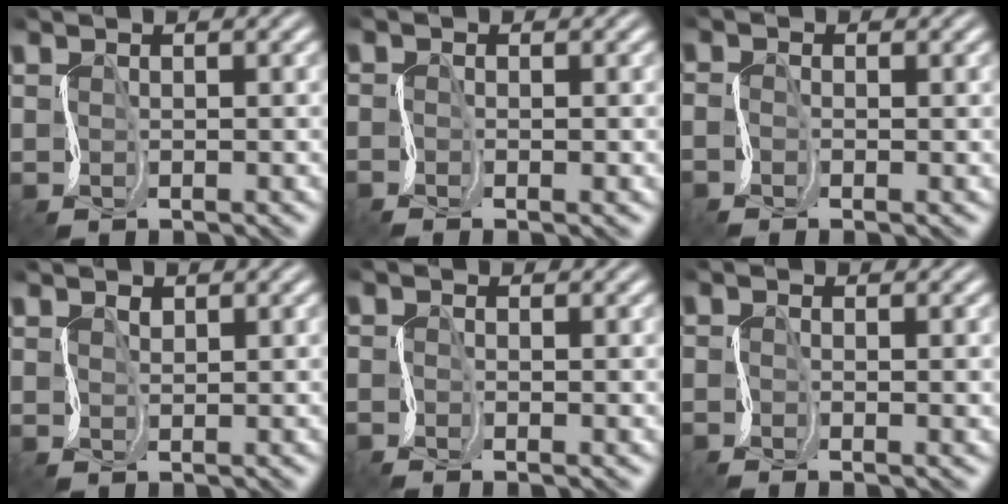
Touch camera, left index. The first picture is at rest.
{"total": 1.1, "force": [-0.2, 0.2, 1.1], "torque": [-0.006, 0.009, -0.018]}
{"total": 1.0, "force": [-0.4, 0.2, 0.8], "torque": [-0.007, 0.006, -0.014]}
{"total": 0.8, "force": [0.8, -0.1, 0.0], "torque": [0.002, 0.006, 0.013]}
{"total": 0.9, "force": [-0.3, 0.1, 0.9], "torque": [-0.004, 0.007, -0.018]}
{"total": 1.5, "force": [-0.1, 0.3, 1.5], "torque": [-0.008, 0.005, -0.018]}